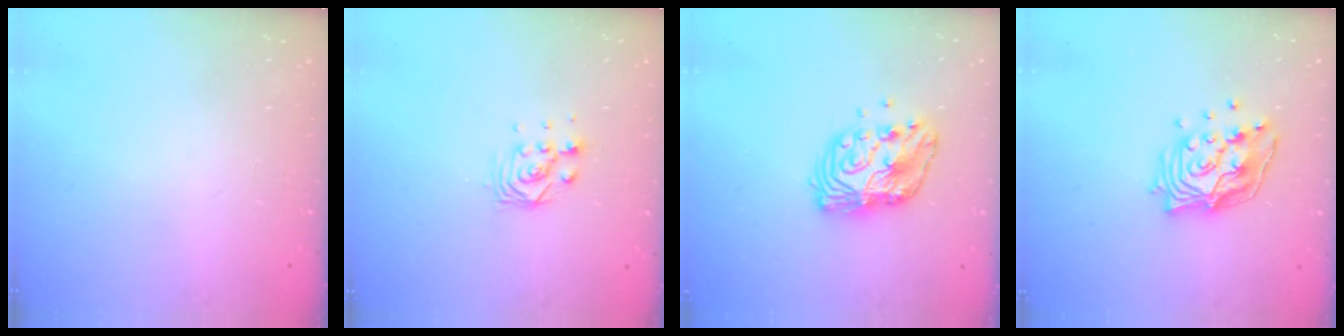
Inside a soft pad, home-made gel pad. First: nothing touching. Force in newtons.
{"total": 5.1, "press": 5.0, "slide": 0.4}
{"total": 11.9, "press": 11.9, "slide": 0.8}
{"total": 14.9, "press": 14.8, "slide": 1.4}